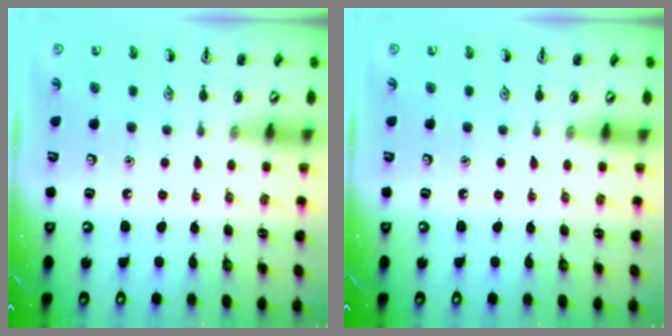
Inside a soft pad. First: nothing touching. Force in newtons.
{"total": 0.0}